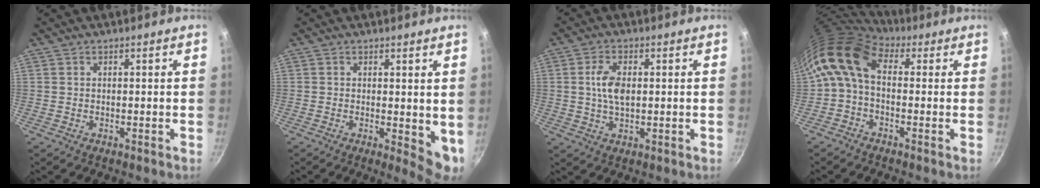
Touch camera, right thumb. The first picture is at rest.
{"total": 5.8, "force": [0.5, 2.4, 5.3], "torque": [-0.064, -0.018, 0.008]}
{"total": 5.2, "force": [0.6, 3.0, 4.3], "torque": [-0.073, 0.003, 0.009]}
{"total": 10.0, "force": [1.0, 6.4, 7.6], "torque": [-0.145, 0.027, -0.002]}